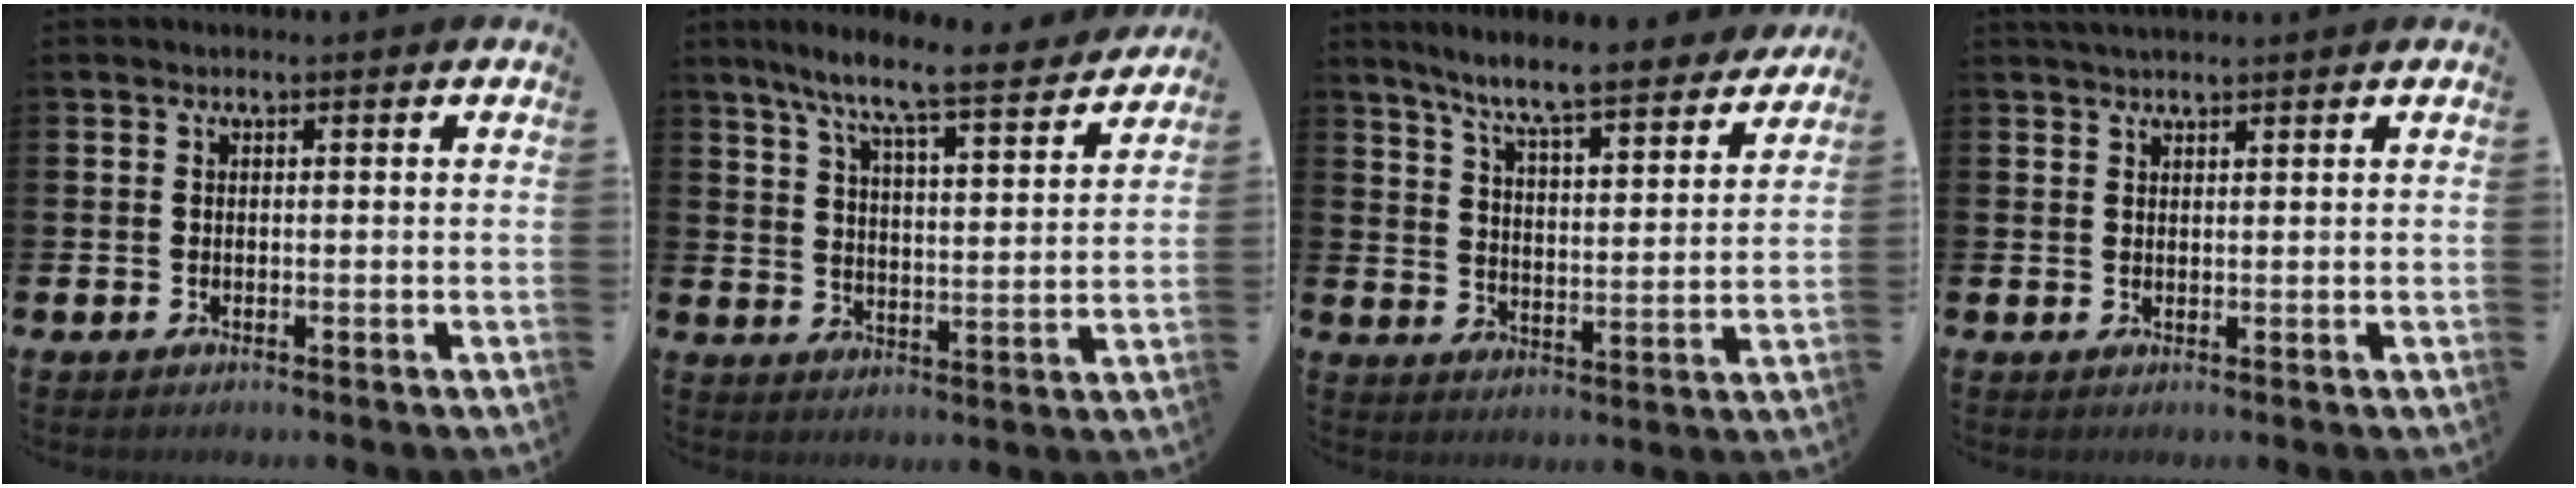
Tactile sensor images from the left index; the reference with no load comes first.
{"total": 8.7, "force": [7.7, 0.3, 4.1], "torque": [-0.103, -0.051, 0.129]}
{"total": 8.1, "force": [7.5, 0.4, 3.0], "torque": [-0.084, -0.054, 0.129]}
{"total": 1.8, "force": [1.7, 0.2, 0.5], "torque": [-0.010, -0.001, 0.032]}